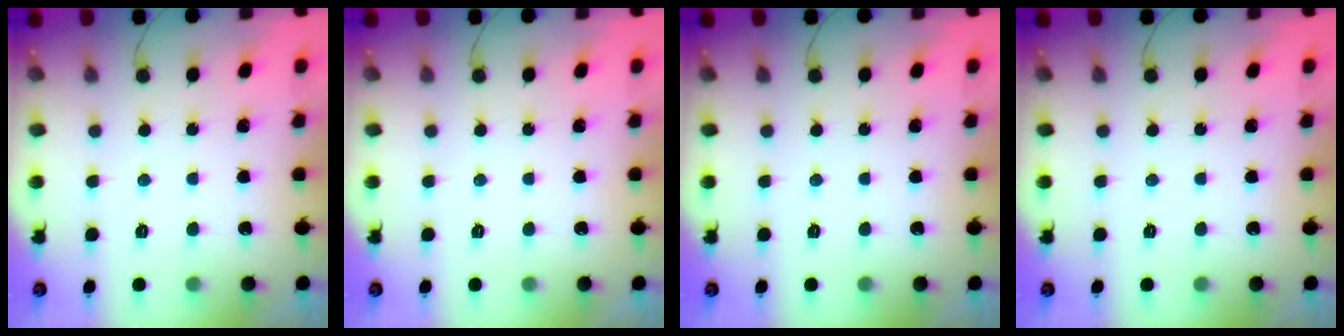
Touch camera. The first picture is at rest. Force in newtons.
{"total": 0.0}
{"total": 0.0}
{"total": 0.0}